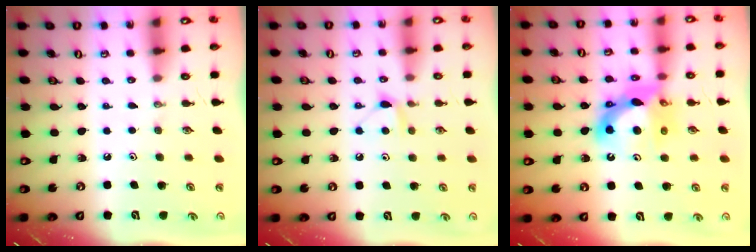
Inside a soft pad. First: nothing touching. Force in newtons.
{"total": 6.1, "press": 6.0, "slide": 0.8}
{"total": 12.4, "press": 12.1, "slide": 2.7}